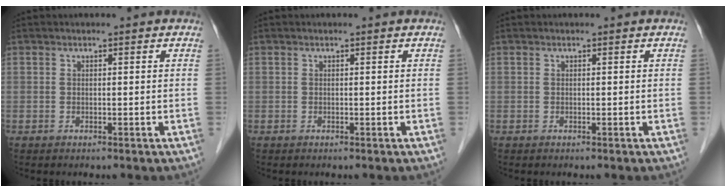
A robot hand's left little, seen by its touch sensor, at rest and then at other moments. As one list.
[{"total": 0.0}, {"total": 0.0}]